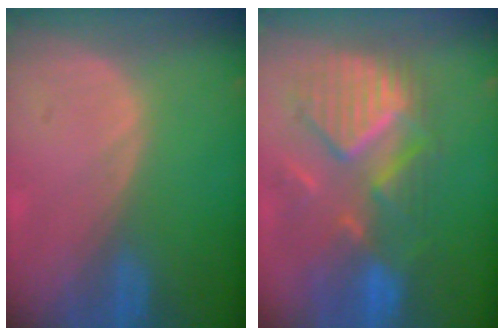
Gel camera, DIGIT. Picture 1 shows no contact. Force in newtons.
{"total": 11.1, "press": 10.0, "slide": 4.9}